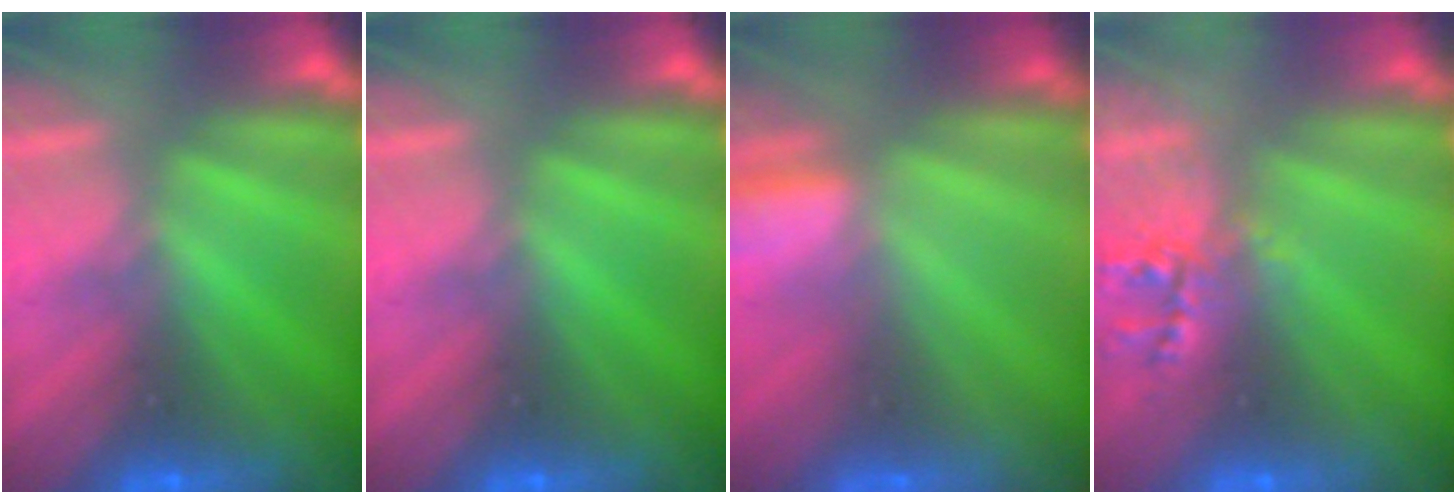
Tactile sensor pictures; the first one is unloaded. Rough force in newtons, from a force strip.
{"total": 0.0}
{"total": 2.8}
{"total": 2.3}